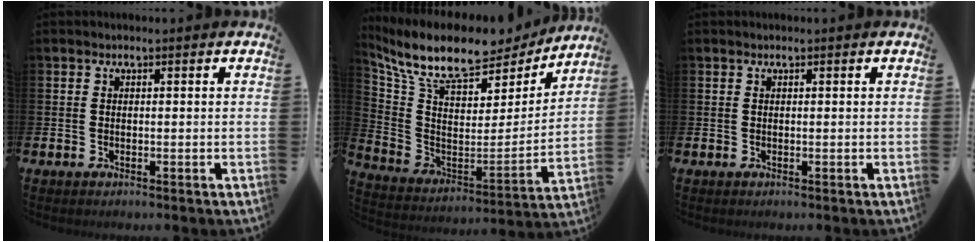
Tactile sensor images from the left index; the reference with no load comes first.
{"total": 11.0, "force": [9.2, 3.5, 5.0], "torque": [-0.137, -0.057, 0.159]}
{"total": 0.0}